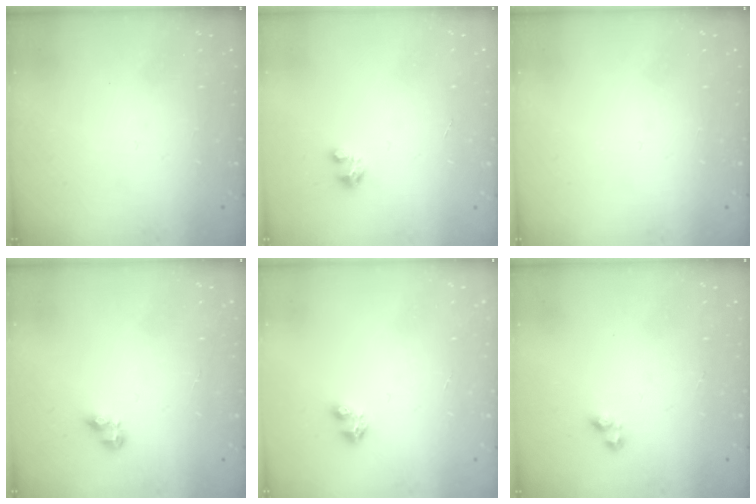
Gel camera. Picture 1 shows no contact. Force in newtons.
{"total": 1.8, "press": 1.8, "slide": 0.1}
{"total": 0.0}
{"total": 4.8, "press": 4.7, "slide": 0.4}
{"total": 3.0, "press": 2.9, "slide": 0.3}
{"total": 2.4, "press": 2.3, "slide": 0.6}